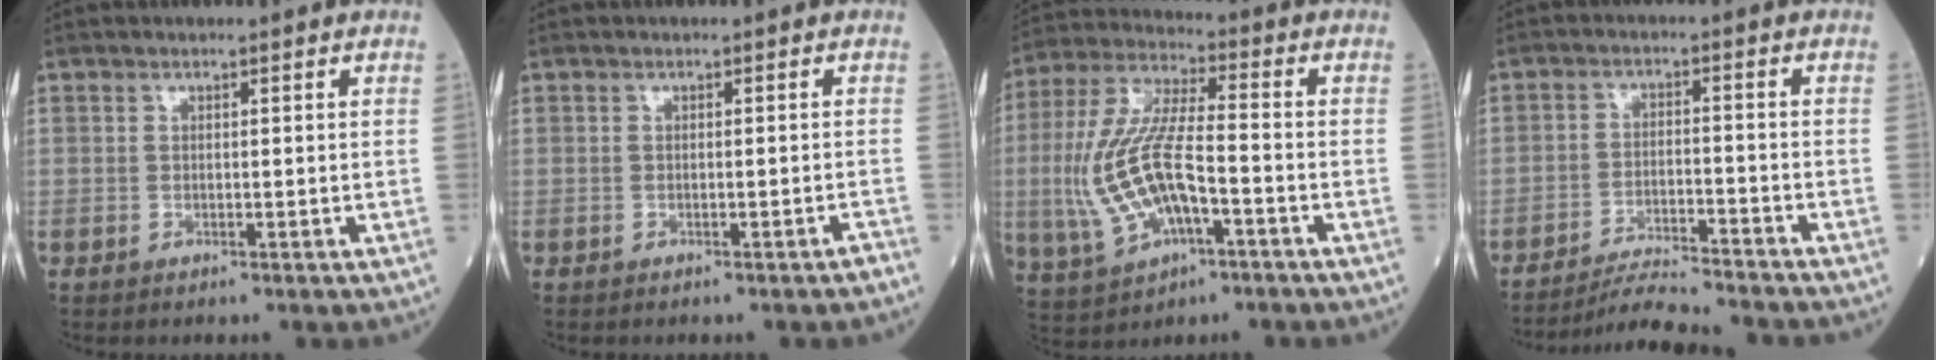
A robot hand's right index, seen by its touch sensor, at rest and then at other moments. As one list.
[{"total": 0.7, "force": [-0.6, 0.0, 0.5], "torque": [-0.012, 0.005, -0.007]}, {"total": 14.4, "force": [-3.3, 4.5, 13.2], "torque": [-0.295, 0.002, -0.056]}, {"total": 10.3, "force": [-9.9, -0.6, 3.0], "torque": [-0.043, -0.015, -0.162]}]